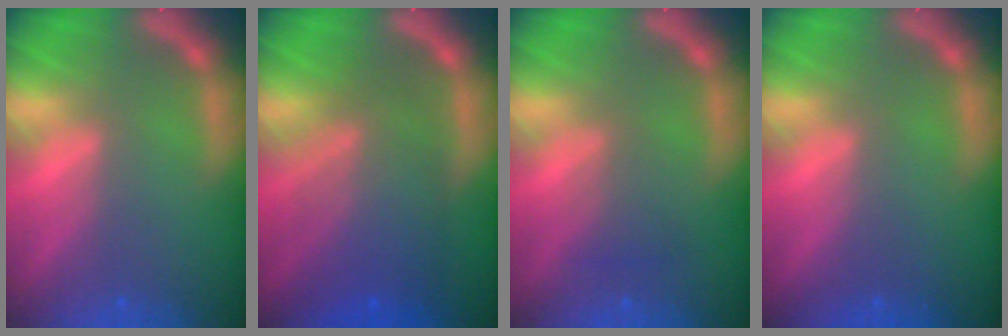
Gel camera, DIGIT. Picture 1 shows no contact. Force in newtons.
{"total": 8.0}
{"total": 2.0}
{"total": 0.0}